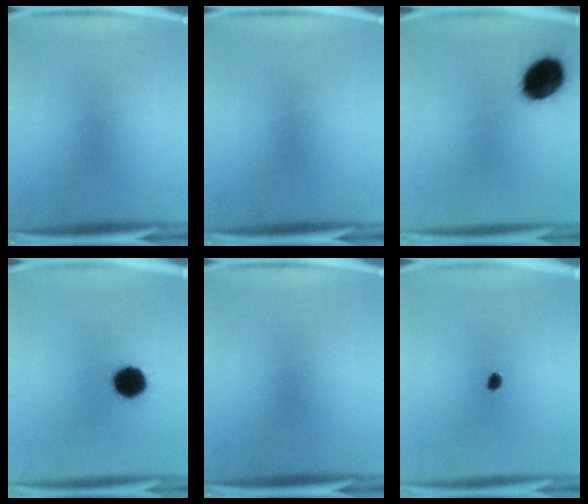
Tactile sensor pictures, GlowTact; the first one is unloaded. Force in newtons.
{"total": 0.0}
{"total": 13.8}
{"total": 10.4}
{"total": 0.0}
{"total": 1.8}